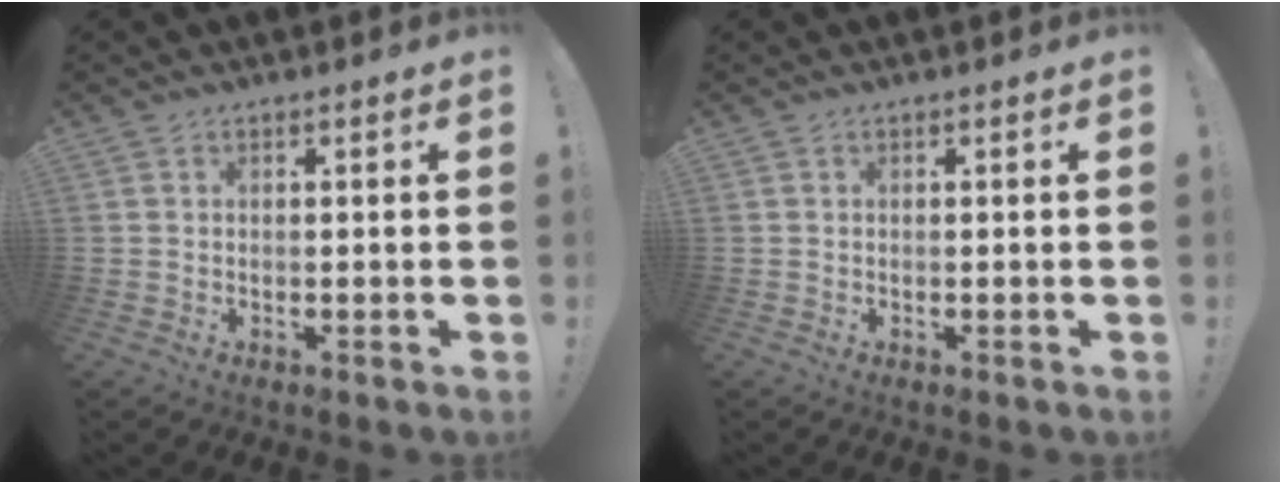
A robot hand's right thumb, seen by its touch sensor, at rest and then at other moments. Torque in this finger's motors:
{"motor_torque": [0.00, 0.00, 0.00, 0.00, 0.00]}